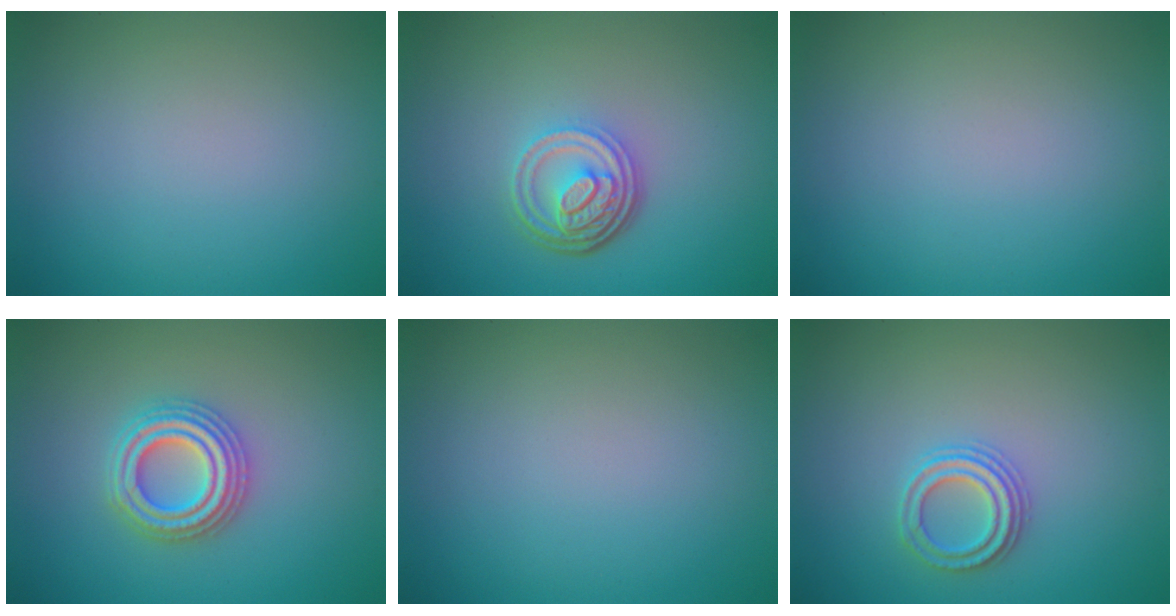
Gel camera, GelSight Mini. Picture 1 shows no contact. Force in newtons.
{"total": 4.7, "press": 3.5, "slide": 3.2}
{"total": 0.0}
{"total": 4.5, "press": 4.4, "slide": 0.8}
{"total": 0.0}
{"total": 2.3, "press": 2.2, "slide": 0.5}